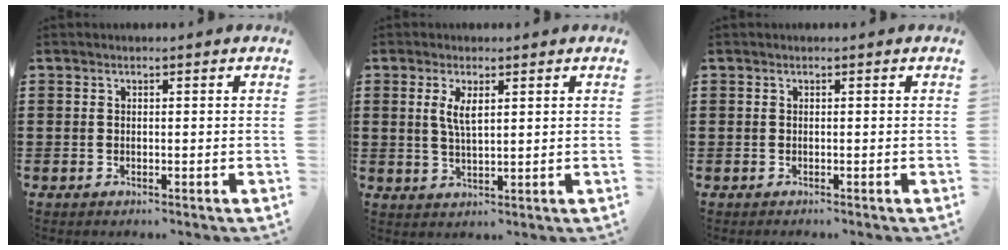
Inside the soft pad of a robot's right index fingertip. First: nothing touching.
{"total": 3.5, "force": [1.1, 1.1, 3.1], "torque": [-0.066, 0.003, 0.018]}
{"total": 0.0}